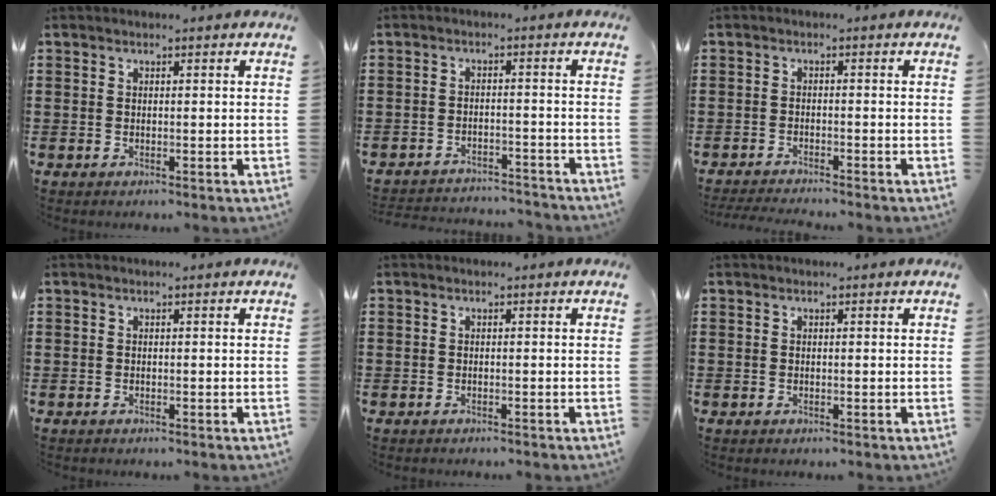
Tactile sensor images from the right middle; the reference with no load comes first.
{"total": 3.2, "force": [-3.2, 0.2, -0.1], "torque": [-0.005, 0.000, -0.069]}
{"total": 2.1, "force": [-2.1, -0.1, 0.5], "torque": [-0.009, -0.002, -0.041]}
{"total": 0.0}
{"total": 0.5, "force": [-0.5, 0.0, 0.0], "torque": [-0.001, -0.001, -0.011]}
{"total": 0.0}